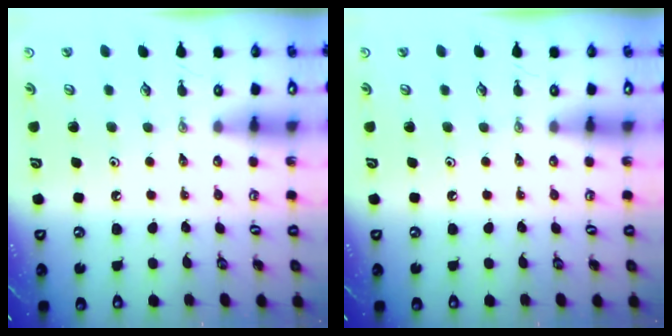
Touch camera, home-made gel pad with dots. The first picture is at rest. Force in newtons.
{"total": 0.0}